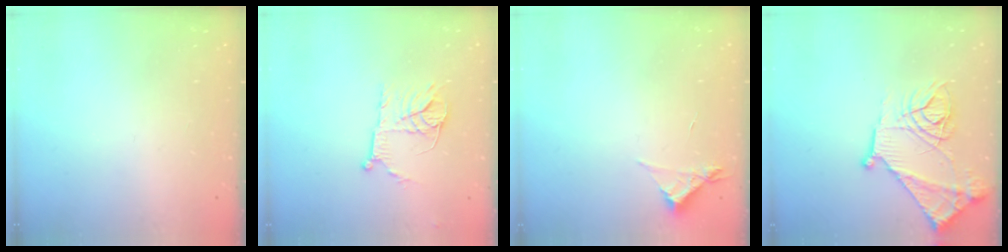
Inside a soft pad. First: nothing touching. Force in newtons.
{"total": 11.2, "press": 11.1, "slide": 0.7}
{"total": 3.0, "press": 3.0, "slide": 0.3}
{"total": 15.5, "press": 15.4, "slide": 1.4}